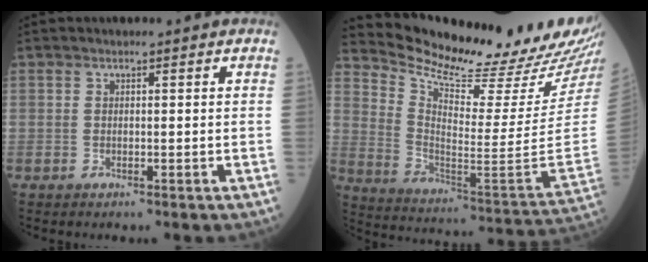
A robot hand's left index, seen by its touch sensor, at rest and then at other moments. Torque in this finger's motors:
{"motor_torque": [0.83, -1.30, 0.12, 0.00]}